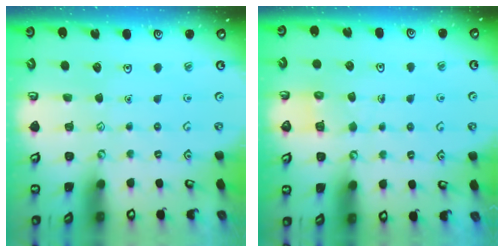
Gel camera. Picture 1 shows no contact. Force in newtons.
{"total": 4.6, "press": 4.6, "slide": 0.3}